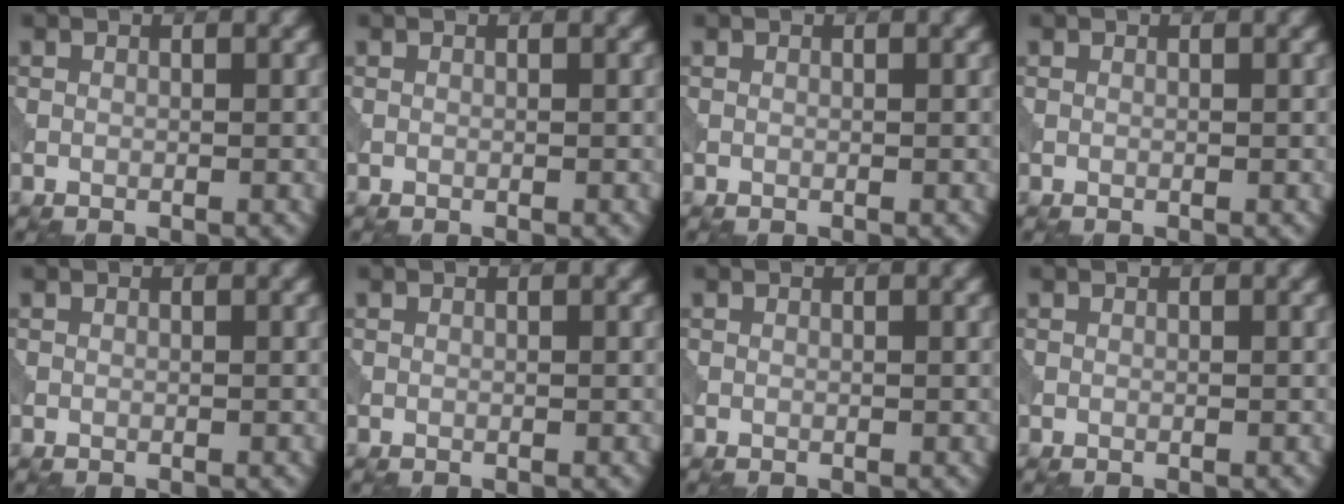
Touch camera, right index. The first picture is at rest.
{"total": 0.0}
{"total": 0.0}
{"total": 0.0}
{"total": 0.0}
{"total": 0.0}
{"total": 0.0}
{"total": 0.0}